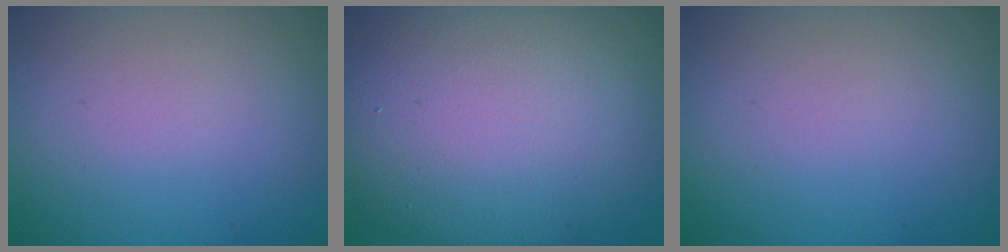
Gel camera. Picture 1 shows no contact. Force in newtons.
{"total": 12.0, "press": 12.0, "slide": 0.8}
{"total": 0.0}